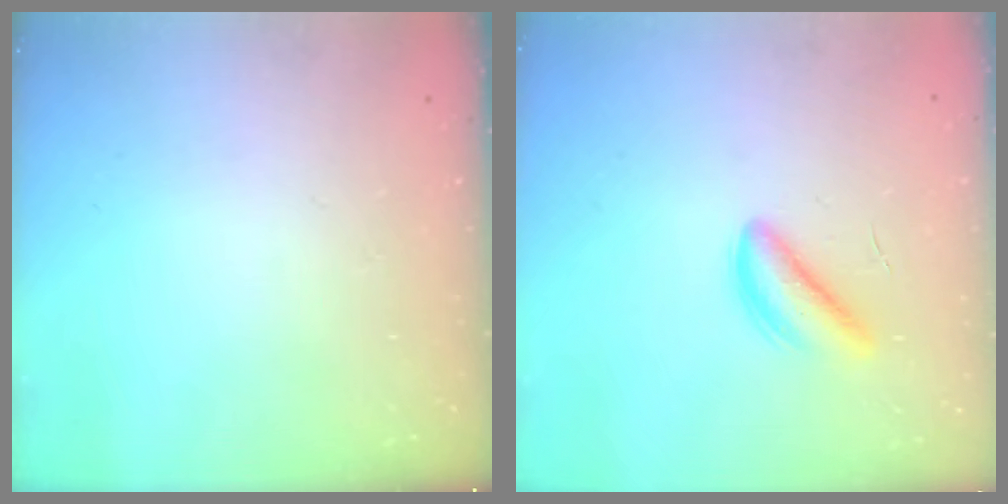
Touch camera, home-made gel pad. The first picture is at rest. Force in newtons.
{"total": 4.8, "press": 4.7, "slide": 1.2}